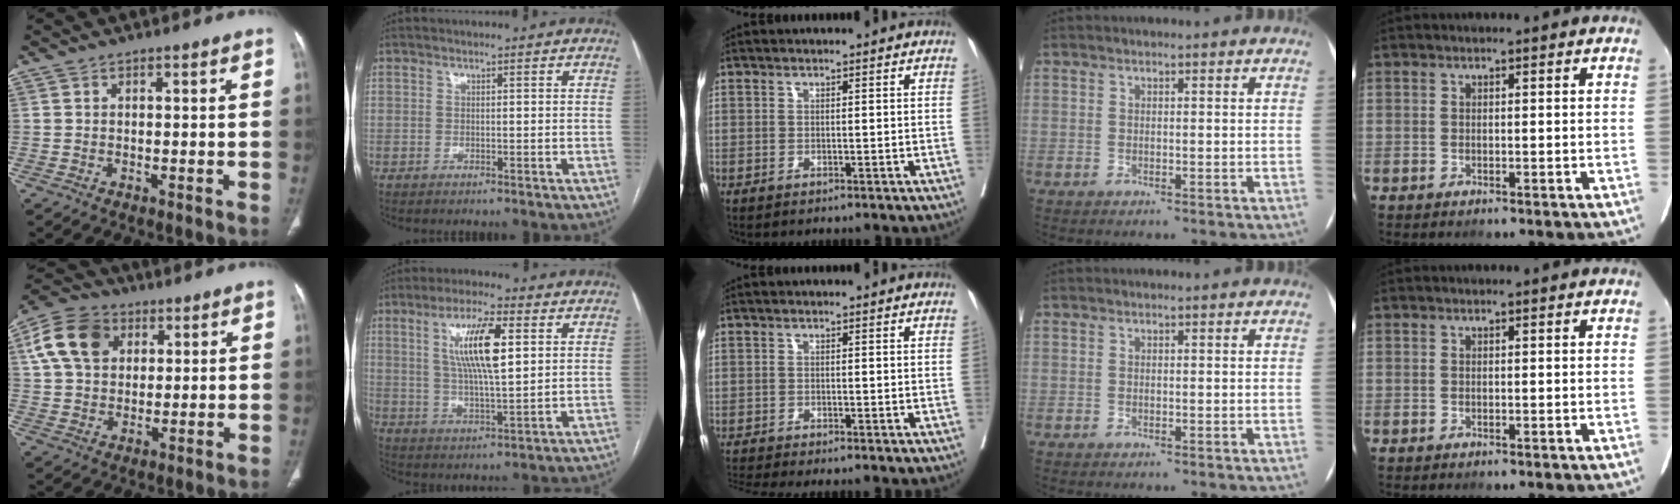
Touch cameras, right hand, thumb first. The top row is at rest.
{"thumb": {"total": 12.1, "force": [4.3, 9.0, 6.8], "torque": [-0.111, 0.002, 0.073]}, "index": {"total": 11.1, "force": [3.2, 2.0, 10.4], "torque": [-0.193, 0.006, 0.058]}, "middle": {"total": 3.8, "force": [-3.6, -0.6, 1.1], "torque": [-0.017, -0.010, -0.060]}}